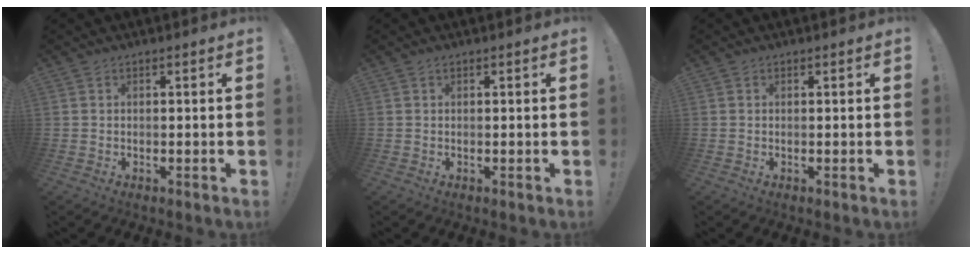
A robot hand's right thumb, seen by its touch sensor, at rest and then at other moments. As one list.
[{"total": 0.0}, {"total": 0.0}]